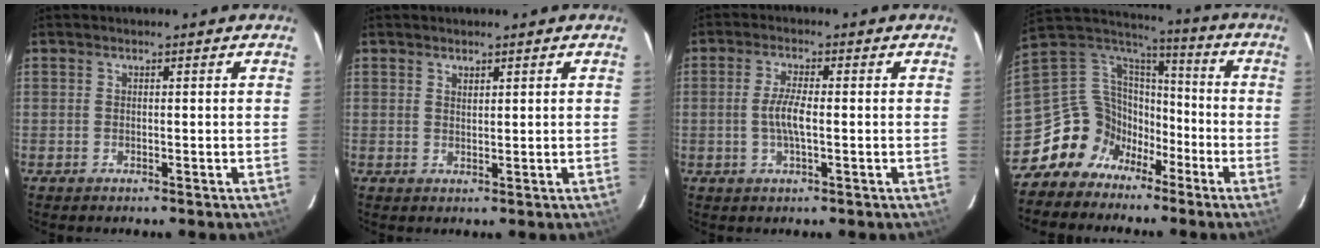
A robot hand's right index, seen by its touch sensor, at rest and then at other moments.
{"total": 1.2, "force": [0.9, 0.5, 0.5], "torque": [-0.007, 0.001, 0.017]}
{"total": 4.4, "force": [-0.5, 0.8, 4.3], "torque": [-0.082, 0.000, -0.008]}
{"total": 14.1, "force": [-8.8, 10.4, 3.8], "torque": [-0.092, 0.041, -0.160]}